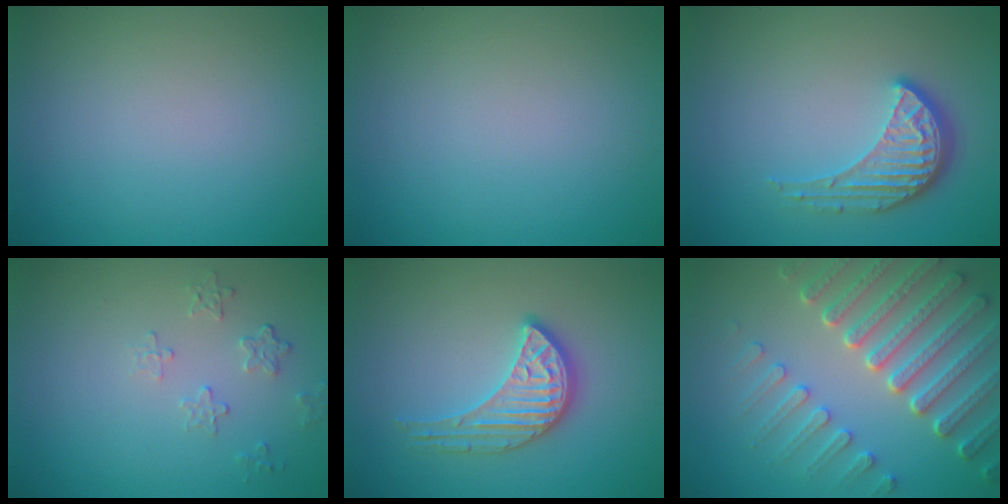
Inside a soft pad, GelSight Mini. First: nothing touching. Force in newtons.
{"total": 0.0}
{"total": 4.3, "press": 3.3, "slide": 2.8}
{"total": 1.6, "press": 0.9, "slide": 1.4}
{"total": 3.5, "press": 3.4, "slide": 1.1}
{"total": 7.4, "press": 5.7, "slide": 4.7}